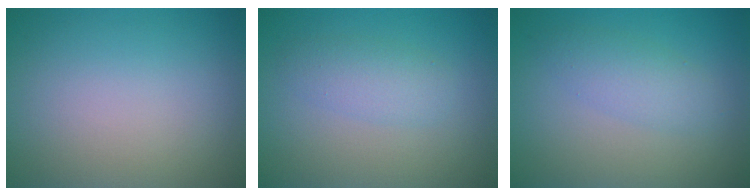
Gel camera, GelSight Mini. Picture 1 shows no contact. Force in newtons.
{"total": 2.4, "press": 2.4, "slide": 0.0}
{"total": 2.5, "press": 2.5, "slide": 0.1}